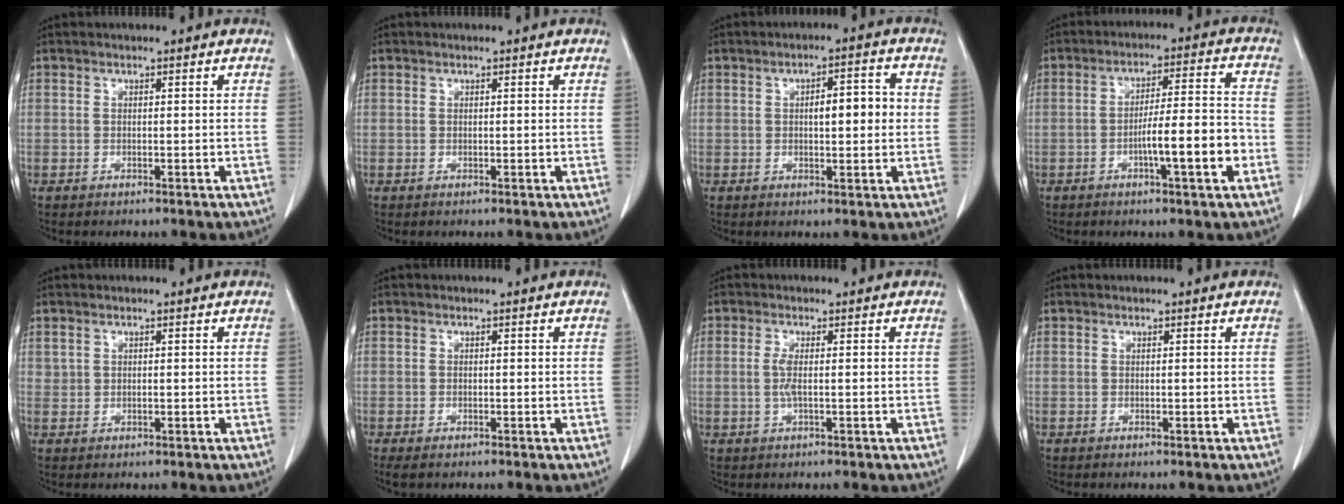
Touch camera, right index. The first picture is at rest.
{"total": 0.0}
{"total": 5.4, "force": [0.4, 1.6, 5.2], "torque": [-0.078, 0.013, 0.005]}
{"total": 9.2, "force": [-3.2, 0.5, 8.6], "torque": [-0.134, 0.010, -0.051]}
{"total": 0.5, "force": [0.3, 0.4, 0.2], "torque": [-0.002, 0.001, 0.006]}
{"total": 1.7, "force": [-1.3, 0.6, 1.0], "torque": [-0.018, -0.005, -0.018]}
{"total": 2.2, "force": [-0.1, 0.3, 2.1], "torque": [-0.051, -0.002, -0.003]}
{"total": 0.0}